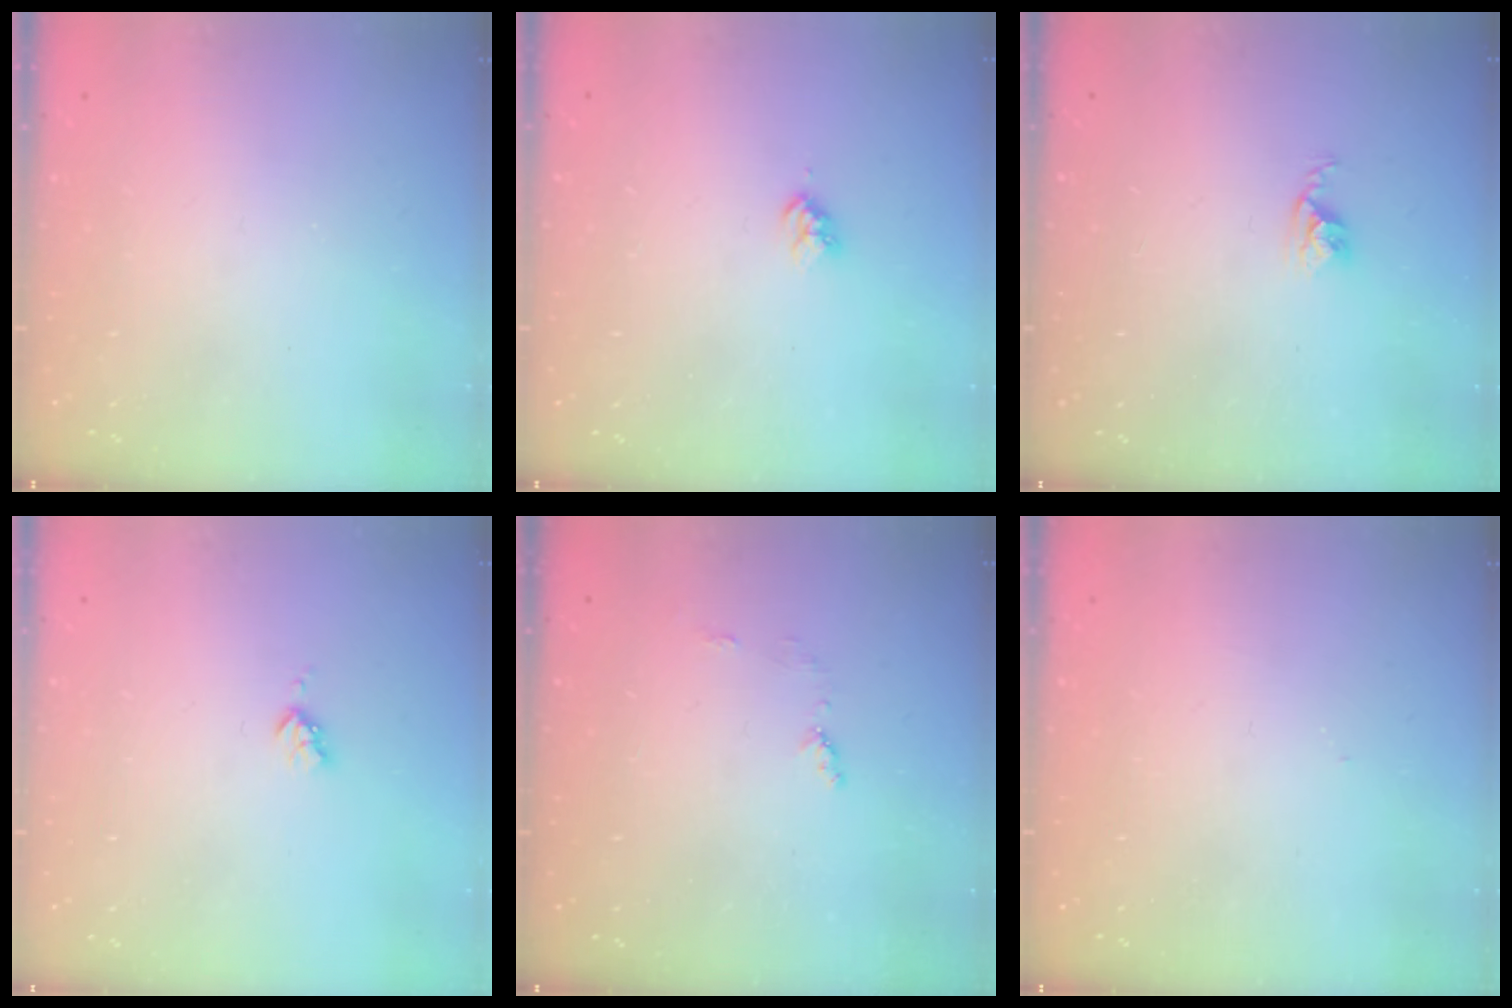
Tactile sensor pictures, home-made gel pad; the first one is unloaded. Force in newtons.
{"total": 3.1, "press": 3.1, "slide": 0.4}
{"total": 2.5, "press": 2.5, "slide": 0.4}
{"total": 3.0, "press": 3.0, "slide": 0.3}
{"total": 4.3, "press": 4.2, "slide": 0.5}
{"total": 3.3, "press": 3.3, "slide": 0.4}